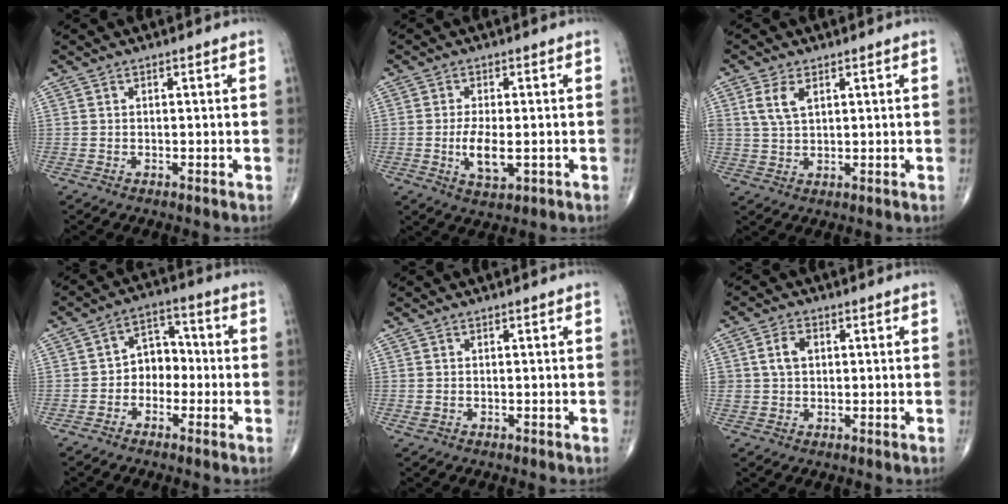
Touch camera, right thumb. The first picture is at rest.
{"total": 6.0, "force": [-1.2, 2.6, 5.2], "torque": [-0.101, -0.006, -0.020]}
{"total": 5.1, "force": [2.0, 2.7, 3.8], "torque": [-0.079, -0.002, 0.043]}
{"total": 7.0, "force": [-1.3, 5.4, 4.2], "torque": [-0.030, 0.034, -0.039]}
{"total": 0.7, "force": [0.0, 0.6, 0.4], "torque": [-0.010, 0.000, 0.003]}
{"total": 4.5, "force": [0.9, 3.3, 3.0], "torque": [-0.051, 0.004, 0.017]}